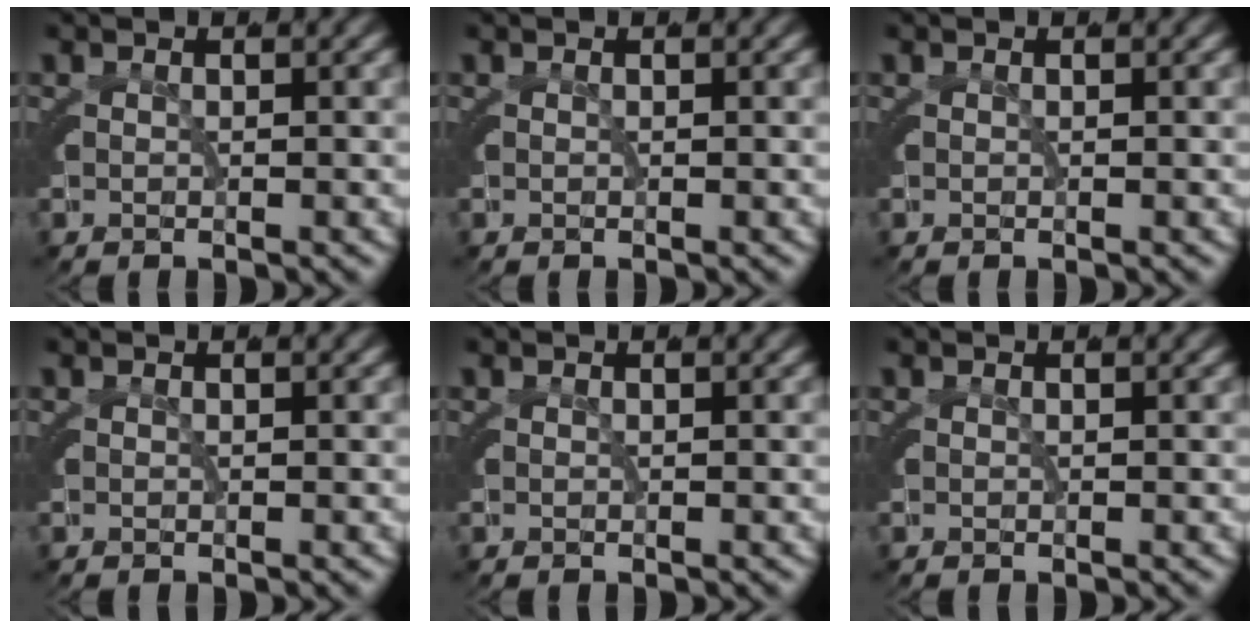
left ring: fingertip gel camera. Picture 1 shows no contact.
{"total": 0.0}
{"total": 0.0}
{"total": 0.0}
{"total": 0.0}
{"total": 0.0}